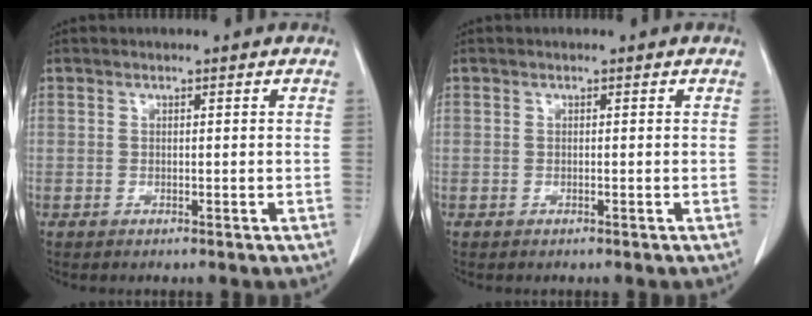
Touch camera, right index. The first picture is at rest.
{"total": 0.0}